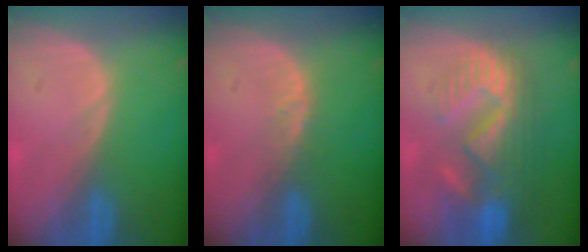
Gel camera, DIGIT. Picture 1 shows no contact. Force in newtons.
{"total": 1.7, "press": 1.7, "slide": 0.1}
{"total": 10.9, "press": 9.6, "slide": 5.1}